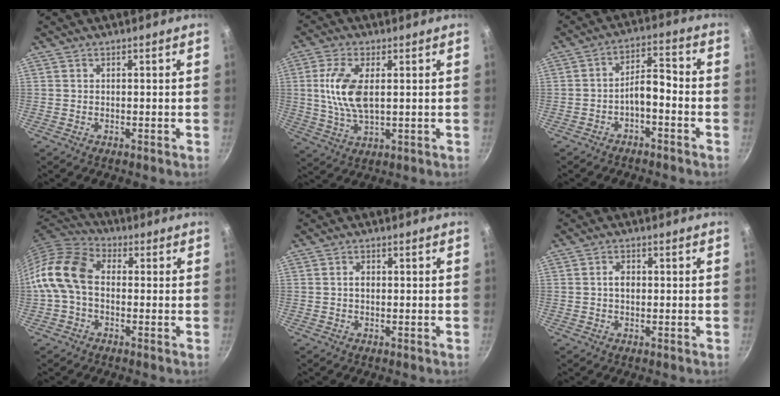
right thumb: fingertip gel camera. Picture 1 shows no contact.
{"total": 10.0, "force": [1.5, 4.7, 8.7], "torque": [-0.173, -0.002, 0.030]}
{"total": 5.7, "force": [-2.7, 2.3, 4.4], "torque": [-0.069, 0.049, -0.045]}
{"total": 12.4, "force": [-0.6, 8.7, 8.8], "torque": [-0.154, 0.034, -0.033]}
{"total": 1.4, "force": [0.0, 1.0, 1.0], "torque": [-0.014, 0.005, 0.000]}
{"total": 2.3, "force": [0.0, 1.6, 1.6], "torque": [-0.019, 0.007, -0.001]}